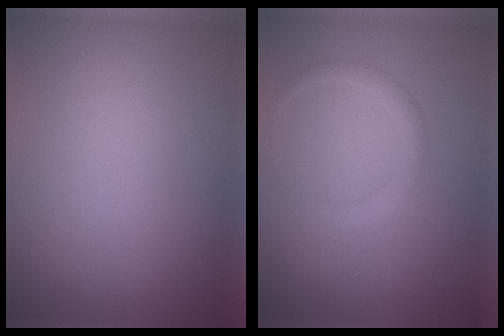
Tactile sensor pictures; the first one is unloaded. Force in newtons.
{"total": 1.3, "press": 1.3, "slide": 0.1}